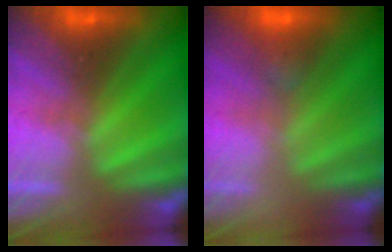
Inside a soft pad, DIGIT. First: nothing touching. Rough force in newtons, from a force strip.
{"total": 2.2}